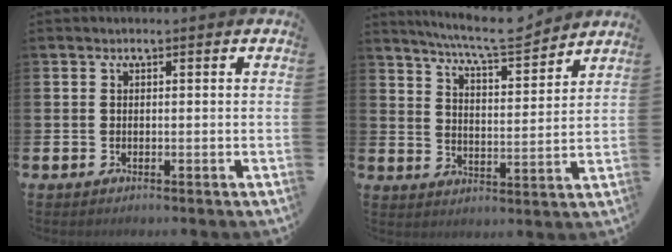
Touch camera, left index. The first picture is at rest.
{"total": 7.7, "force": [7.3, 0.3, 2.5], "torque": [-0.071, -0.043, 0.130]}